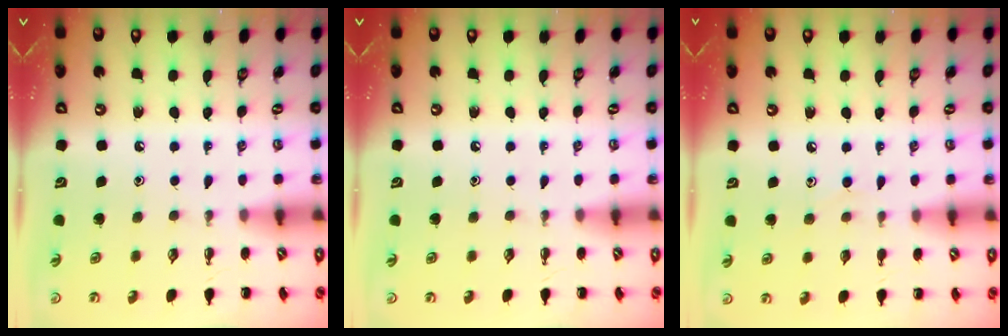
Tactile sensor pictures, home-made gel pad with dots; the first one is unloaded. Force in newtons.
{"total": 0.0}
{"total": 5.0, "press": 4.6, "slide": 1.8}